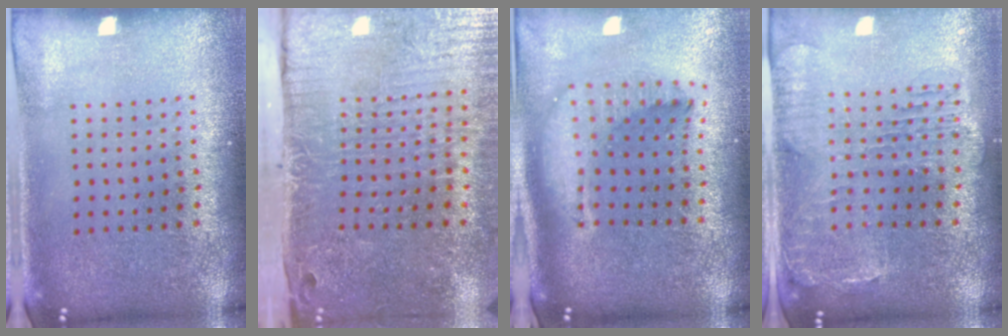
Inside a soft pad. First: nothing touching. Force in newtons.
{"total": 5.2, "press": 4.3, "slide": 3.0}
{"total": 2.2, "press": 1.7, "slide": 1.4}
{"total": 1.5, "press": 1.5, "slide": 0.4}